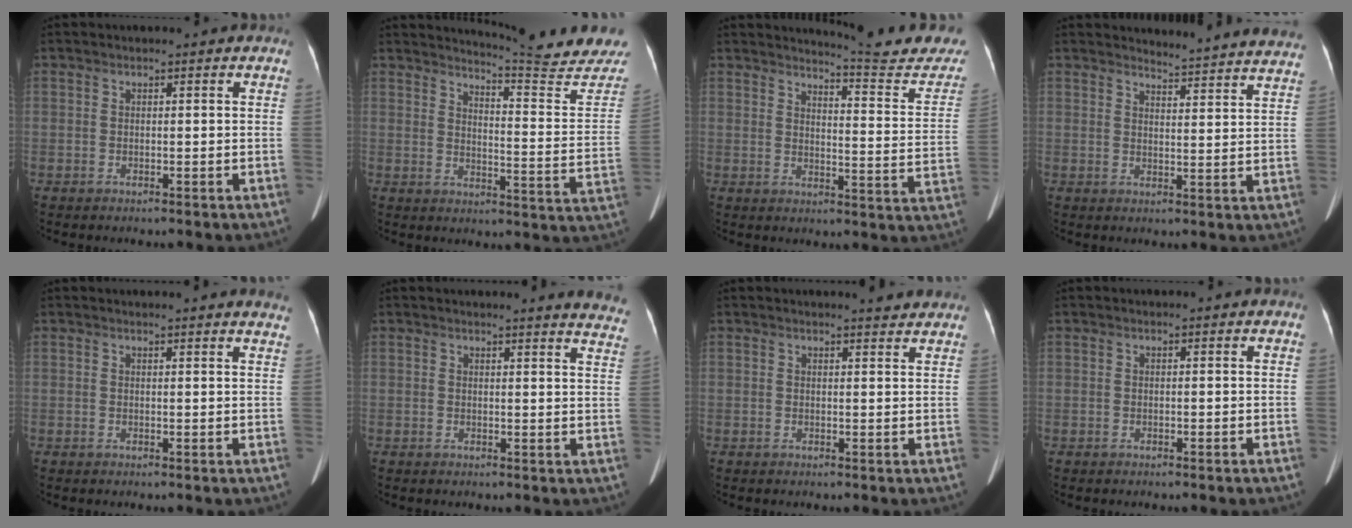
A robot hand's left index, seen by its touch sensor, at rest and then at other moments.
{"total": 17.4, "force": [17.1, -1.0, 3.2], "torque": [-0.042, -0.129, 0.194]}
{"total": 14.9, "force": [14.7, 0.2, 2.6], "torque": [-0.020, -0.102, 0.158]}
{"total": 15.1, "force": [15.0, 0.2, 2.1], "torque": [-0.012, -0.074, 0.150]}
{"total": 6.9, "force": [6.7, 0.1, 1.8], "torque": [-0.017, -0.004, 0.051]}
{"total": 9.4, "force": [9.2, 0.0, 2.0], "torque": [-0.002, -0.067, 0.067]}
{"total": 3.2, "force": [3.1, 0.2, 0.8], "torque": [-0.016, -0.004, 0.030]}
{"total": 0.0}